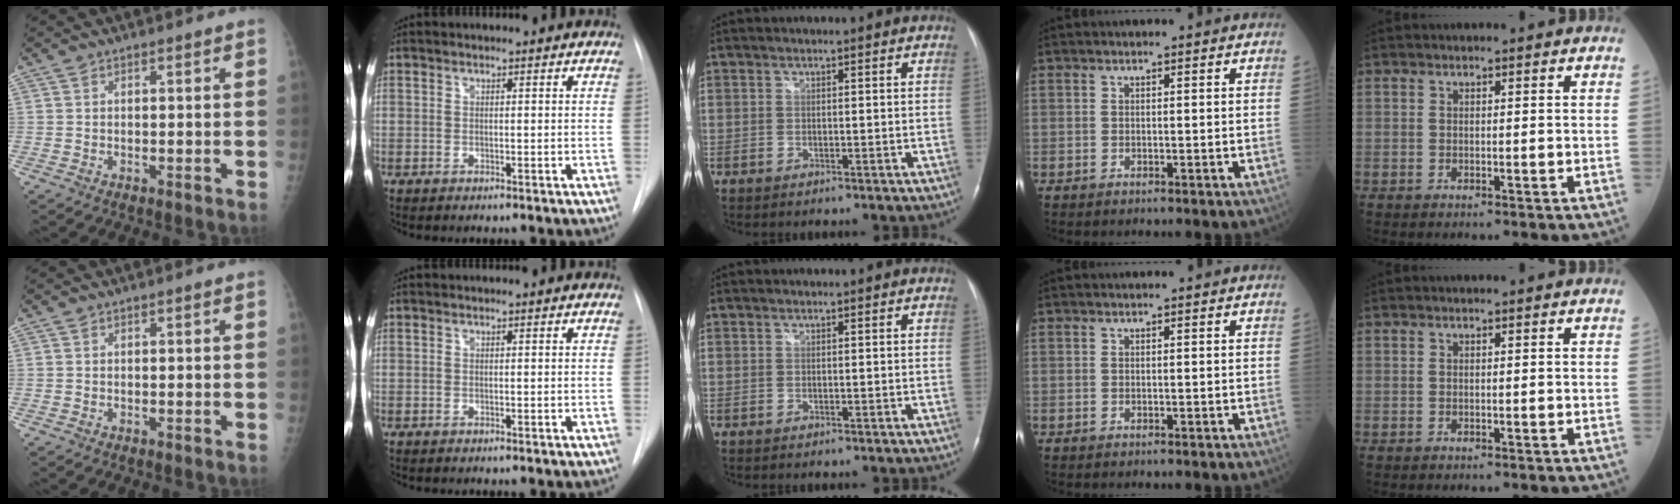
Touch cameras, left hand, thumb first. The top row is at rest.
{}